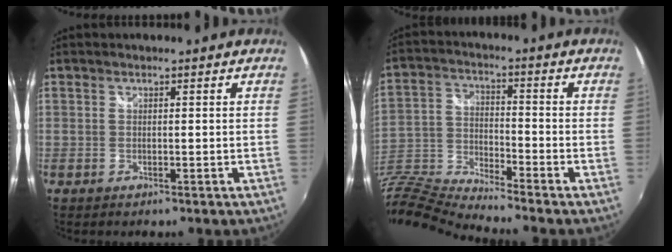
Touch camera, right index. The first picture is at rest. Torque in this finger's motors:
{"motor_torque": [-1.70, -0.43, -1.05, -0.21]}